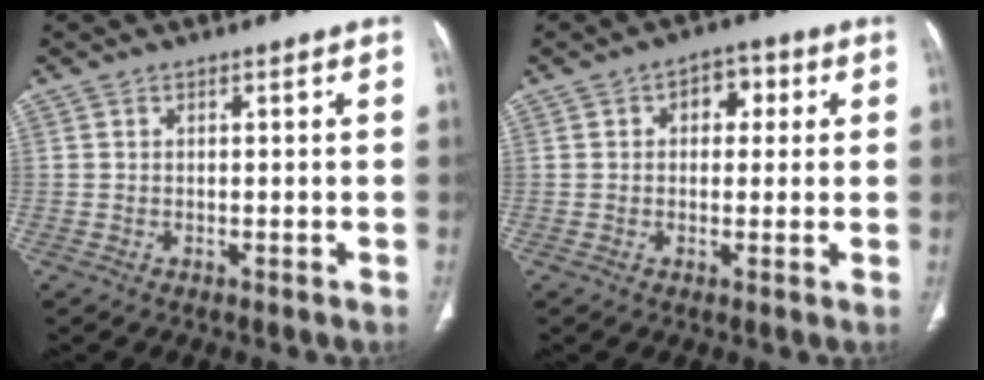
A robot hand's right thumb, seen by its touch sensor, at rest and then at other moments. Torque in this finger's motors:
{"motor_torque": [-0.44, 0.52, -0.05, 0.49, 0.10]}